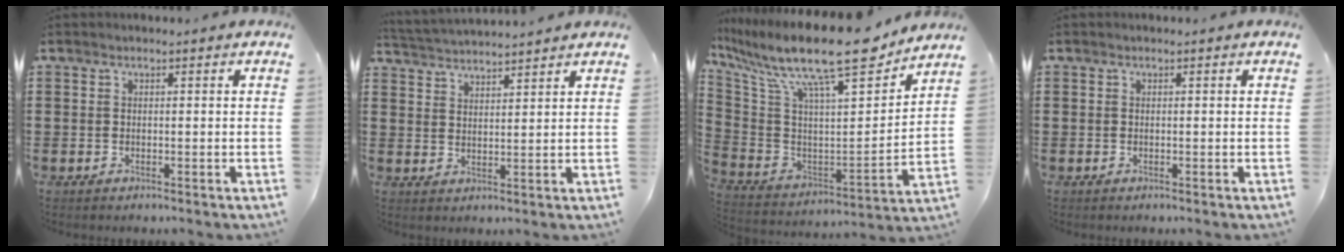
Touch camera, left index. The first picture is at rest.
{"total": 2.7, "force": [2.7, -0.2, -0.1], "torque": [-0.009, -0.013, 0.047]}
{"total": 15.9, "force": [12.3, 2.0, 9.9], "torque": [-0.212, -0.081, 0.202]}
{"total": 0.0}